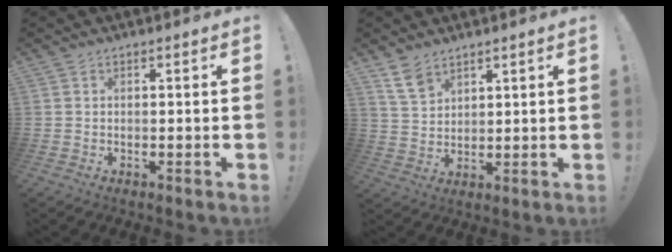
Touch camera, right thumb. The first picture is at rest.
{"total": 7.3, "force": [5.4, 3.8, 3.1], "torque": [-0.059, -0.028, 0.107]}